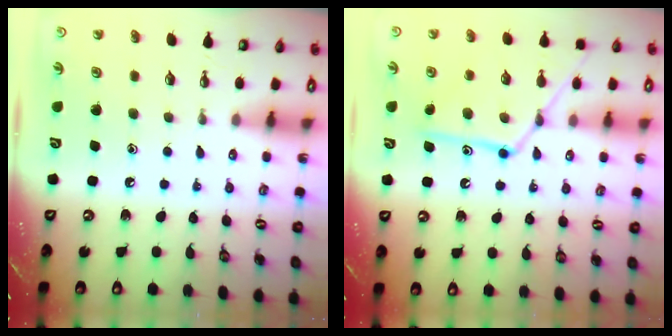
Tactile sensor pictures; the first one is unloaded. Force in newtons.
{"total": 13.9, "press": 13.8, "slide": 0.9}